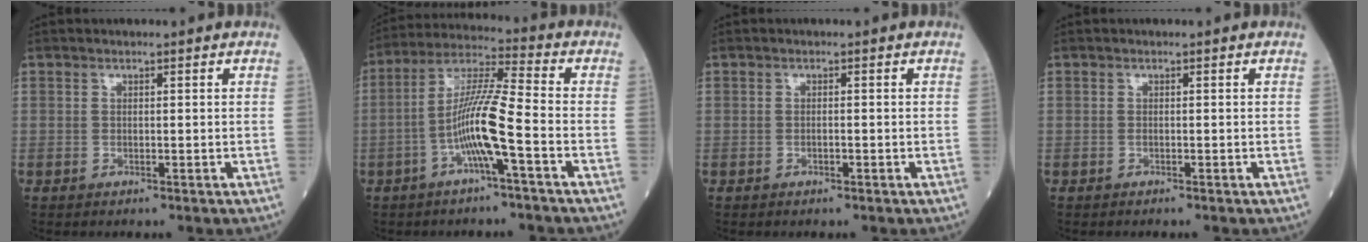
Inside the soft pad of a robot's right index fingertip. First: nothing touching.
{"total": 10.1, "force": [-3.3, -0.1, 9.5], "torque": [-0.190, 0.013, -0.068]}
{"total": 0.7, "force": [-0.3, 0.1, 0.6], "torque": [-0.012, 0.000, -0.004]}
{"total": 0.0}